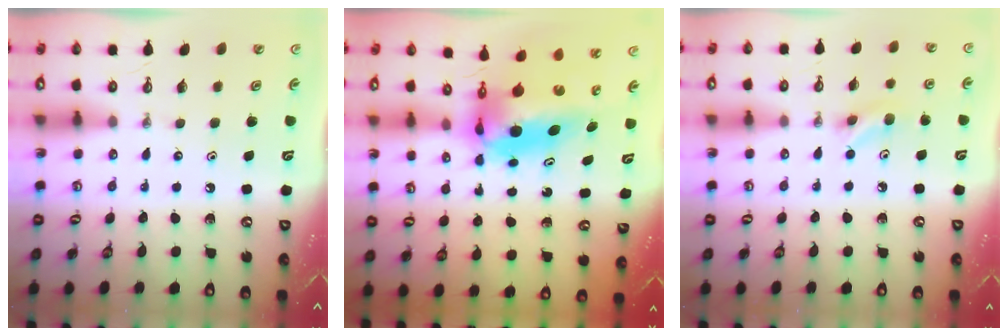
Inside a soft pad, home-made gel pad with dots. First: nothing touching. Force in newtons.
{"total": 9.8, "press": 9.0, "slide": 3.9}
{"total": 5.2, "press": 5.0, "slide": 1.4}